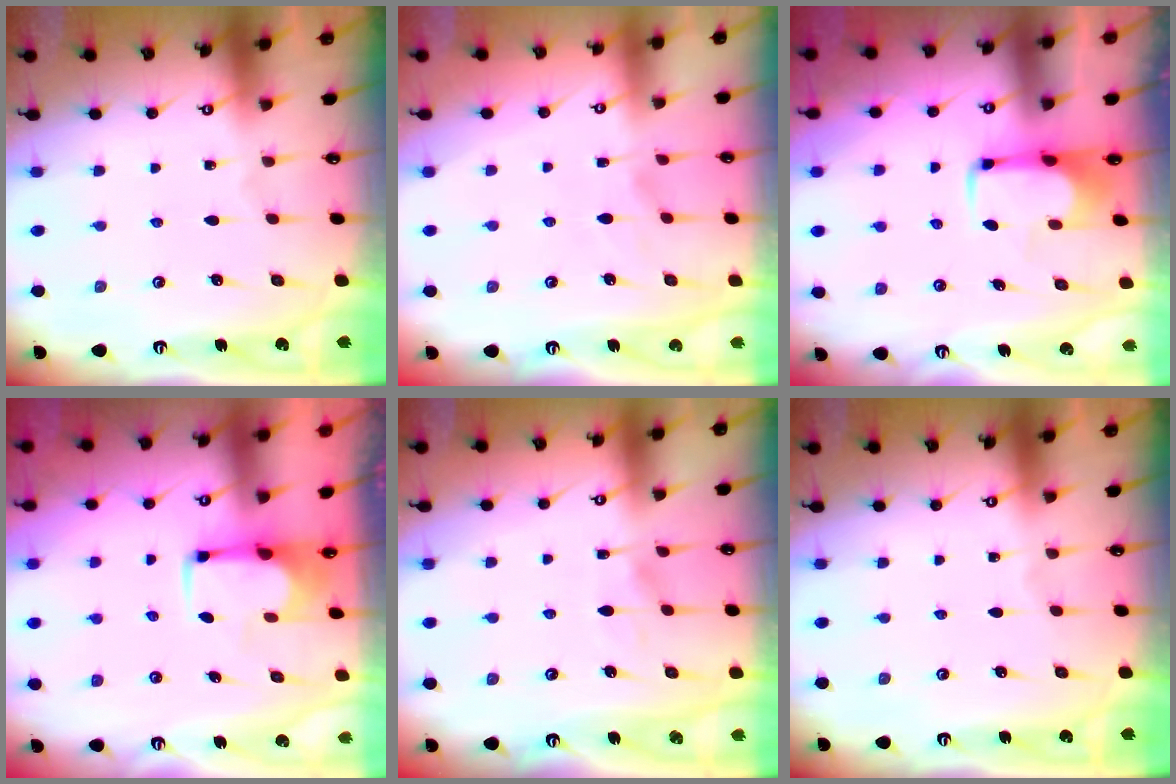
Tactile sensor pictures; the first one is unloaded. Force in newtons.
{"total": 1.8, "press": 1.4, "slide": 1.1}
{"total": 2.0, "press": 2.0, "slide": 0.4}
{"total": 1.6, "press": 1.5, "slide": 0.7}
{"total": 5.3, "press": 5.2, "slide": 0.6}
{"total": 0.0}